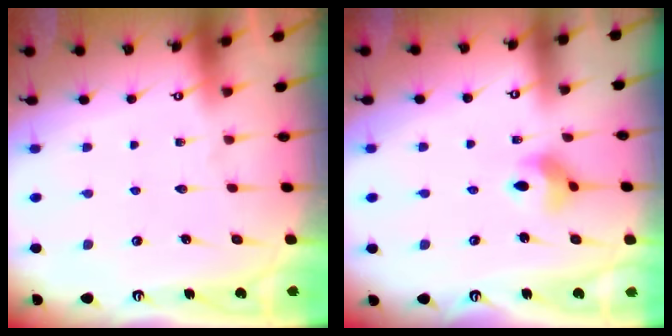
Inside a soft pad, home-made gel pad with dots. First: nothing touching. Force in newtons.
{"total": 6.5, "press": 6.5, "slide": 0.5}